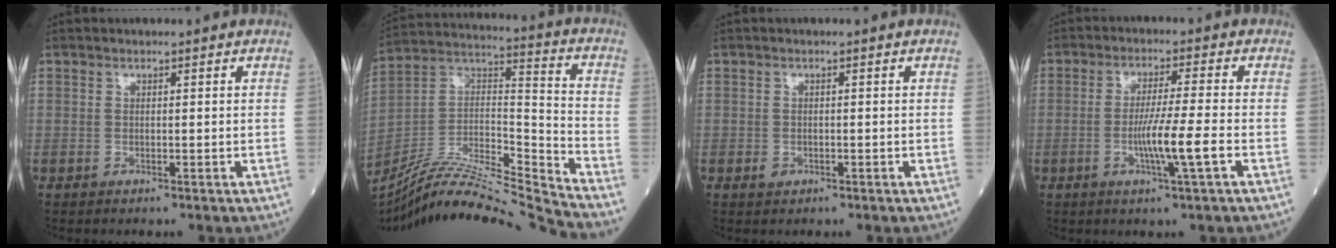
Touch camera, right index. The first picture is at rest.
{"total": 21.5, "force": [-20.2, -1.4, 7.3], "torque": [-0.147, 0.012, -0.351]}
{"total": 0.9, "force": [-0.4, 0.7, 0.4], "torque": [-0.008, 0.001, -0.003]}
{"total": 6.7, "force": [-2.0, -0.9, 6.3], "torque": [-0.116, -0.010, -0.039]}